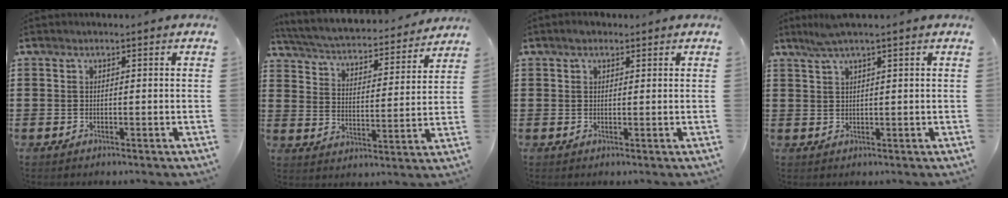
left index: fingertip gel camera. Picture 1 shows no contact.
{"total": 3.7, "force": [3.6, 0.1, 0.9], "torque": [-0.039, -0.033, 0.053]}
{"total": 1.7, "force": [1.2, 0.9, 0.8], "torque": [-0.018, 0.005, 0.023]}
{"total": 2.6, "force": [1.7, -0.3, 1.9], "torque": [-0.041, 0.001, 0.030]}